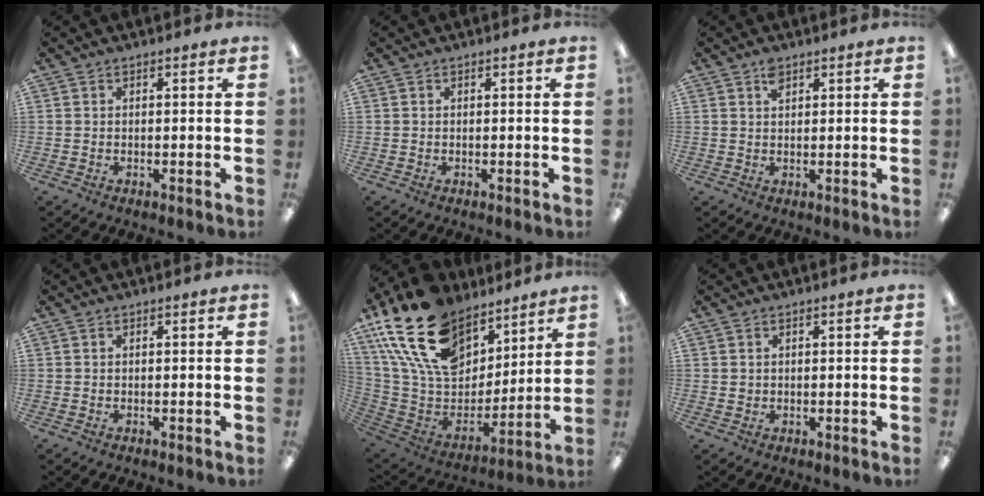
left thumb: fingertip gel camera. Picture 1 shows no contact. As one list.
[{"total": 0.0}, {"total": 2.4, "force": [1.6, 1.2, 1.3], "torque": [-0.021, -0.004, 0.029]}, {"total": 0.0}, {"total": 24.9, "force": [14.5, 15.0, 13.6], "torque": [-0.280, -0.076, 0.272]}, {"total": 0.9, "force": [0.4, 0.8, 0.1], "torque": [-0.002, 0.002, 0.008]}]